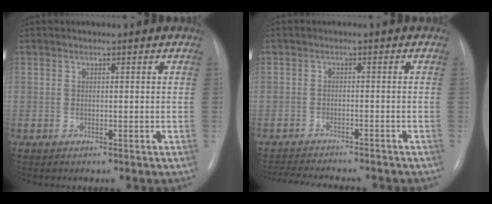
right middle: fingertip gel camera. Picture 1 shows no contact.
{"total": 10.8, "force": [-9.8, 1.9, 3.9], "torque": [-0.060, -0.007, -0.135]}